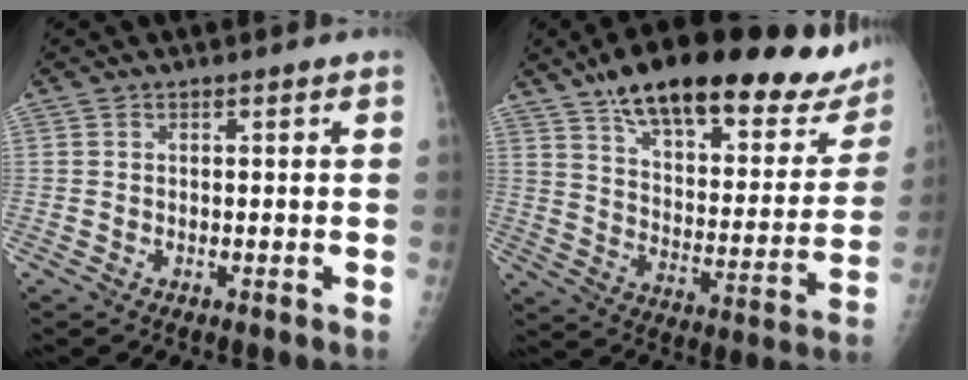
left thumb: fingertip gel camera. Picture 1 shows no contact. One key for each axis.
{"total": 30.0, "fx": 21.1, "fy": 10.2, "fz": 18.7, "tx": -0.239, "ty": -0.054, "tz": 0.298}